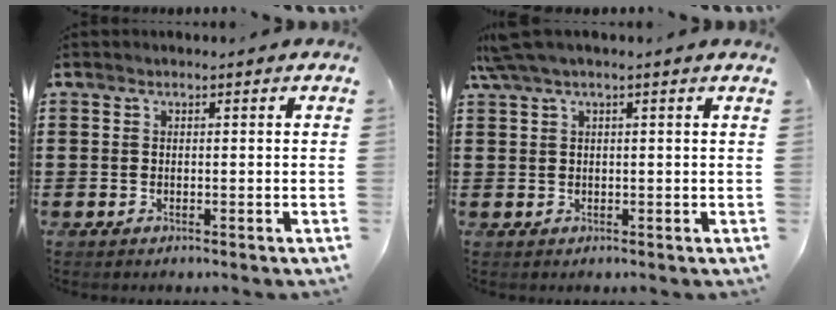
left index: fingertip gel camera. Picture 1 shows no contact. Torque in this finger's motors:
{"motor_torque": [1.03, -1.11, 0.38, 0.09]}